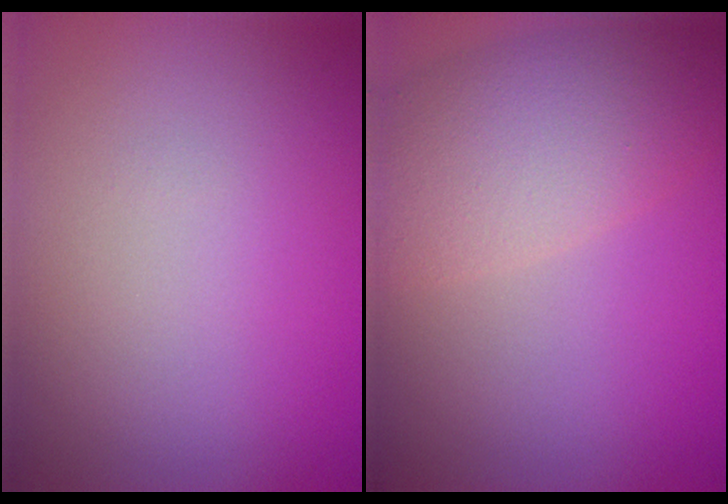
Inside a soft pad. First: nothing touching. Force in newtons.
{"total": 6.3, "press": 6.2, "slide": 0.5}